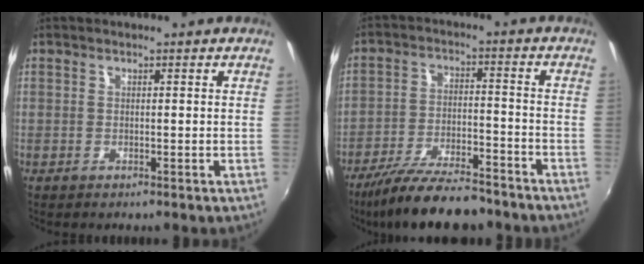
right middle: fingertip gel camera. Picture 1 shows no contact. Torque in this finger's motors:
{"motor_torque": [1.26, -0.88, 0.41, 0.21]}